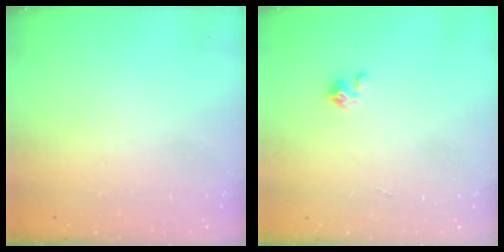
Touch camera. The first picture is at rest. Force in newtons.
{"total": 1.5, "press": 1.5, "slide": 0.1}